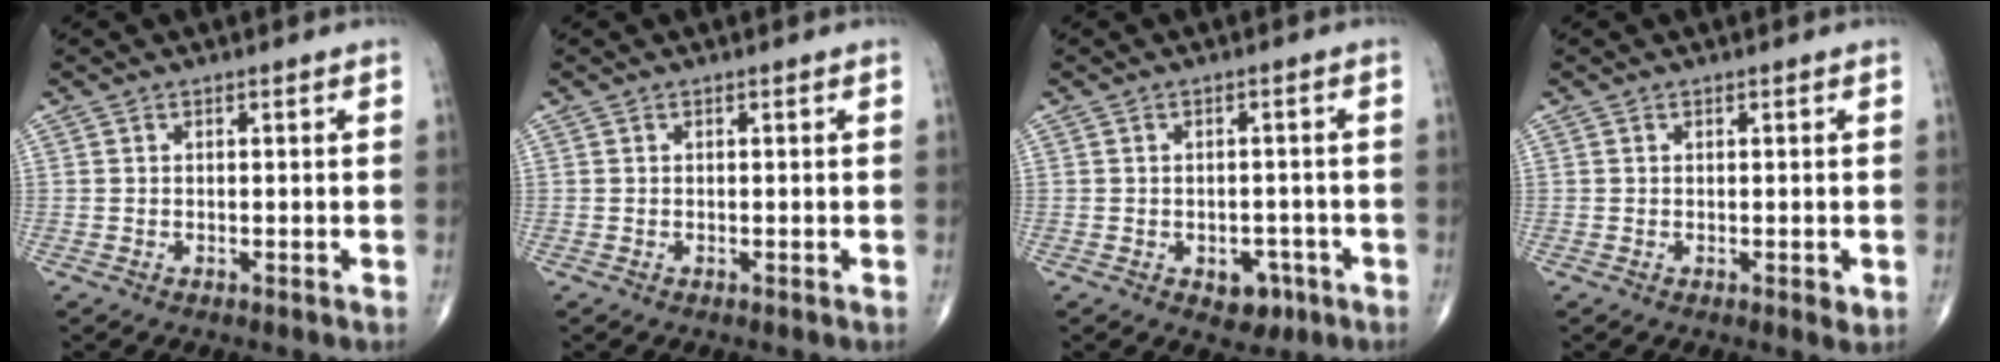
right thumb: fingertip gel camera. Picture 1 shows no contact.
{"total": 0.0}
{"total": 4.6, "force": [-2.1, 3.2, 2.6], "torque": [-0.009, 0.014, -0.022]}
{"total": 1.3, "force": [-0.2, 0.6, 1.2], "torque": [-0.011, -0.003, -0.002]}